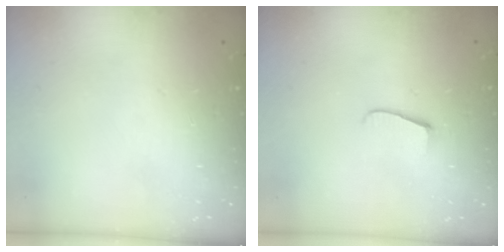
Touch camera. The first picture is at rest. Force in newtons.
{"total": 5.4, "press": 5.3, "slide": 0.5}